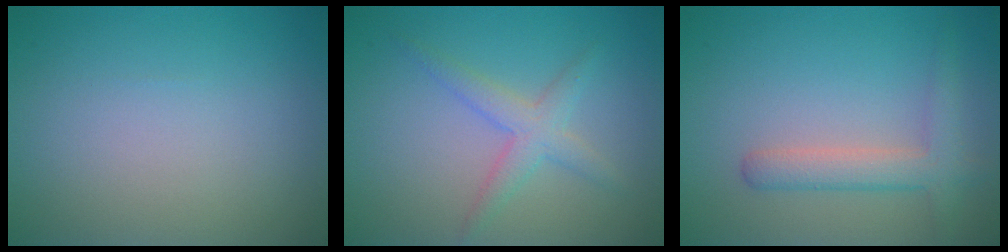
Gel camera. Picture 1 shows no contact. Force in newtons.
{"total": 2.6, "press": 2.6, "slide": 0.1}
{"total": 3.0, "press": 3.0, "slide": 0.2}